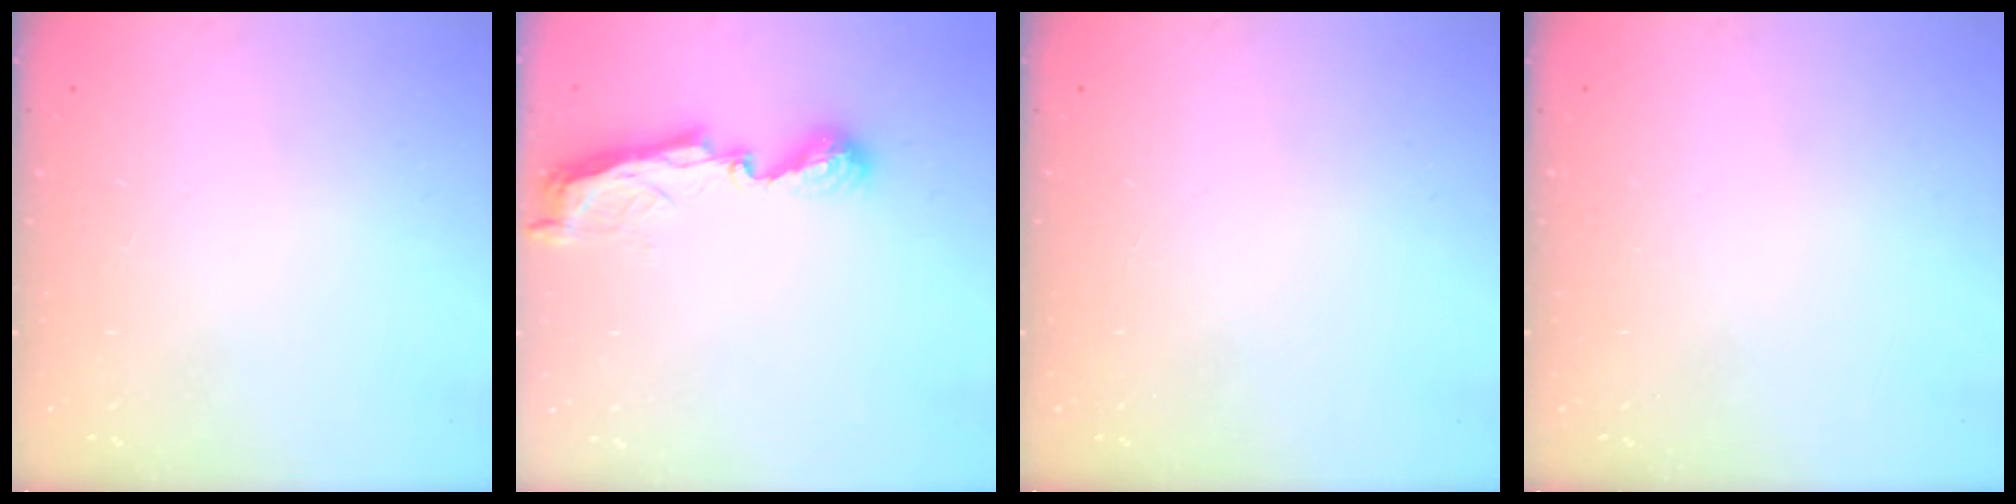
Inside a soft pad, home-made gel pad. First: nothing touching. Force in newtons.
{"total": 7.7, "press": 7.6, "slide": 0.7}
{"total": 0.0}
{"total": 0.0}